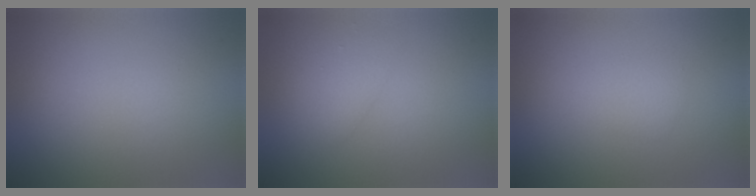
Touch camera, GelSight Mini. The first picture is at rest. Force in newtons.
{"total": 1.6, "press": 1.6, "slide": 0.1}
{"total": 1.2, "press": 1.2, "slide": 0.0}